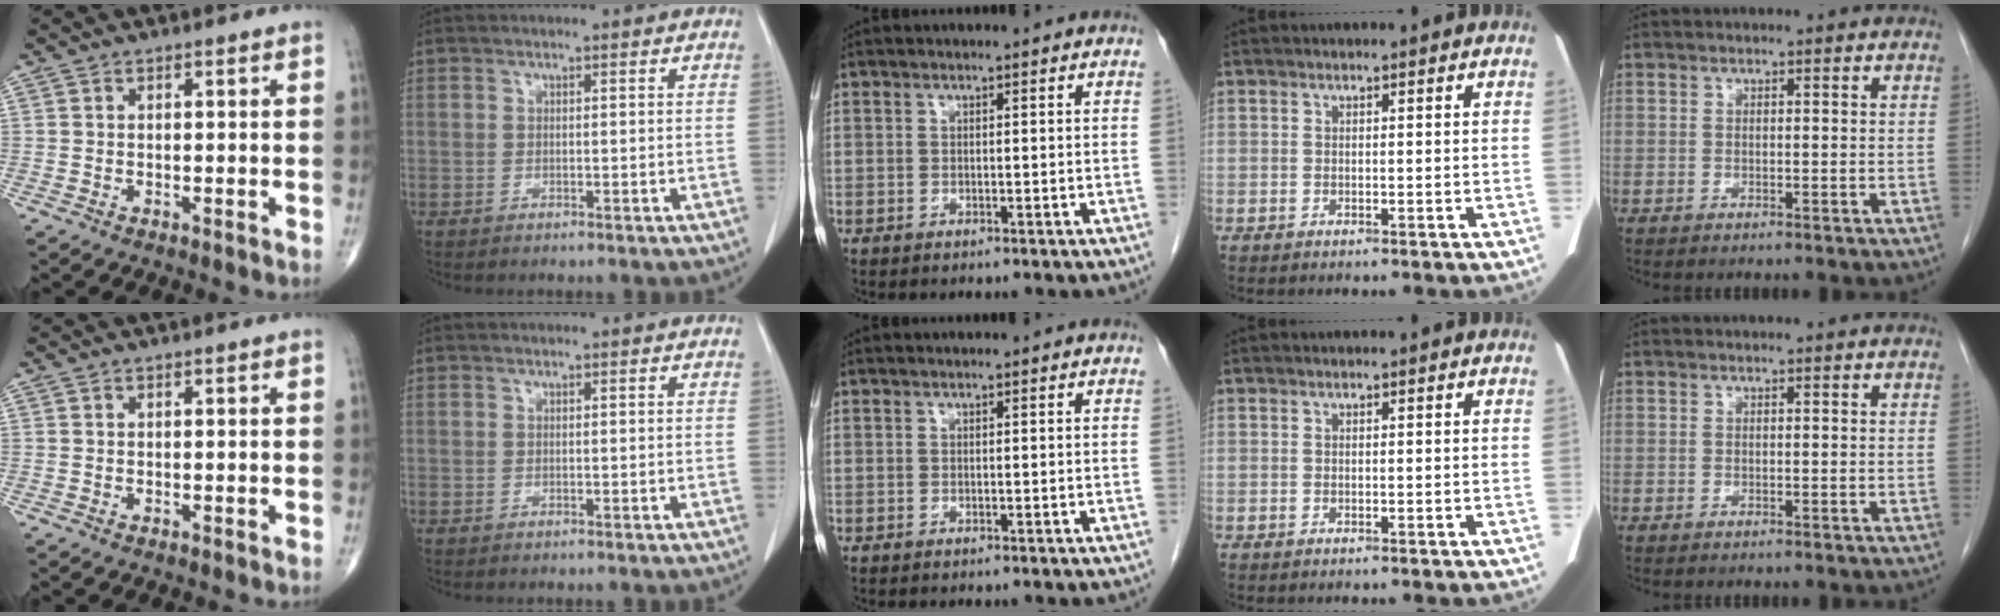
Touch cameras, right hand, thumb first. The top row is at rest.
{}